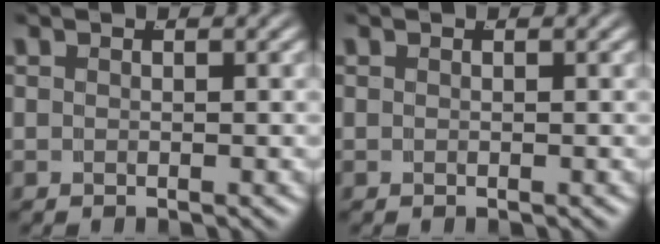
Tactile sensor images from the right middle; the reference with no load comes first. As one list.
[{"total": 0.0}]